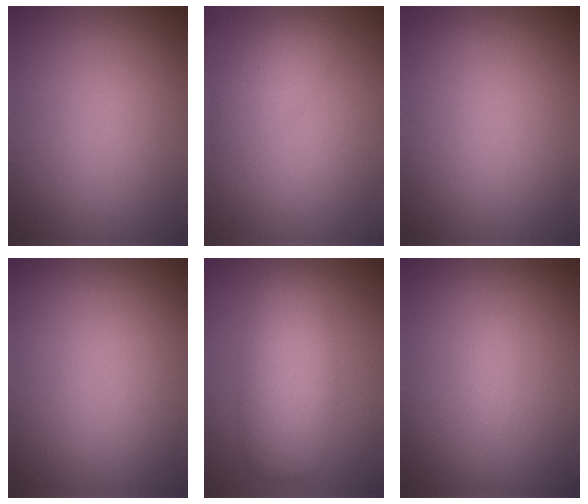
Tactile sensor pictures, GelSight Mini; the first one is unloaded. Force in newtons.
{"total": 2.1, "press": 2.1, "slide": 0.1}
{"total": 0.0}
{"total": 0.0}
{"total": 5.6, "press": 5.6, "slide": 0.2}
{"total": 0.7, "press": 0.7, "slide": 0.0}